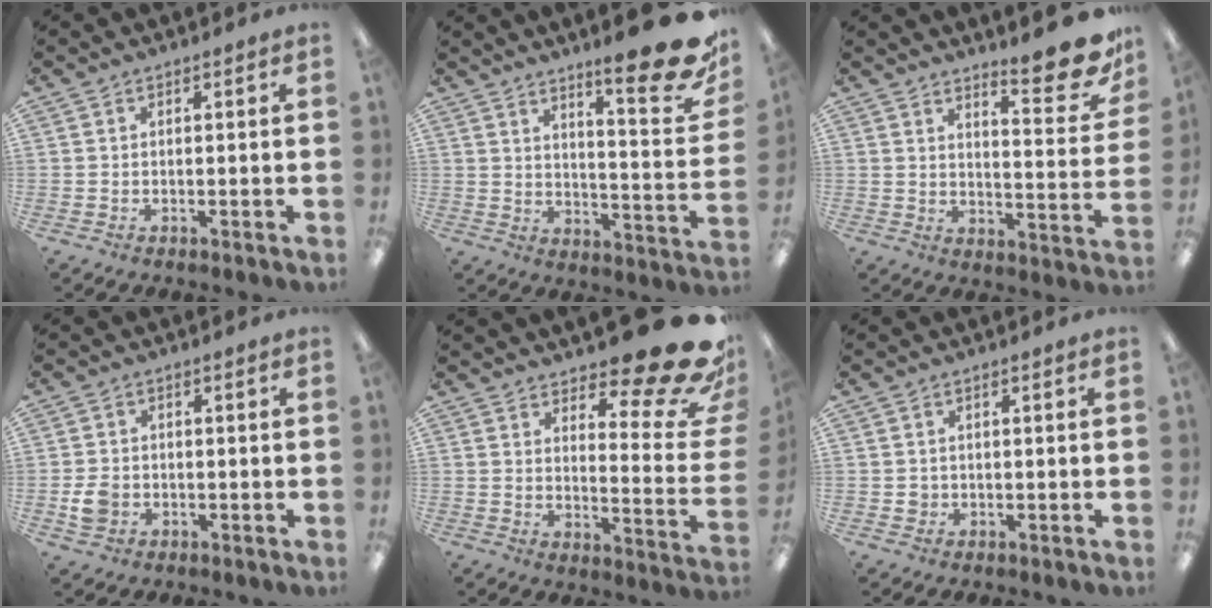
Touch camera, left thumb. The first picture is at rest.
{"total": 17.7, "force": [12.6, 3.1, 12.0], "torque": [-0.160, -0.098, 0.199]}
{"total": 13.5, "force": [10.3, 2.9, 8.3], "torque": [-0.099, -0.079, 0.164]}
{"total": 4.2, "force": [-1.2, 3.4, 2.2], "torque": [-0.033, 0.002, -0.021]}
{"total": 18.1, "force": [12.7, 5.4, 11.7], "torque": [-0.134, -0.109, 0.206]}
{"total": 1.4, "force": [0.0, 1.4, 0.4], "torque": [-0.009, 0.007, -0.003]}